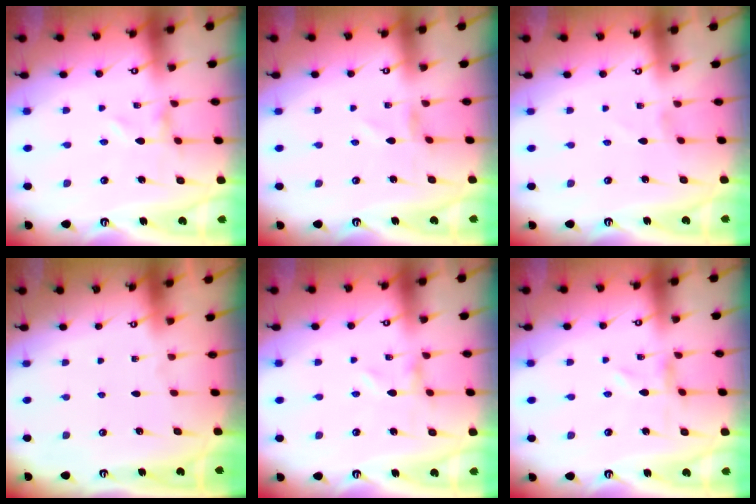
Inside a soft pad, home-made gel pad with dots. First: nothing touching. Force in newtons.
{"total": 0.0}
{"total": 1.2, "press": 1.2, "slide": 0.1}
{"total": 0.0}
{"total": 0.0}
{"total": 0.0}